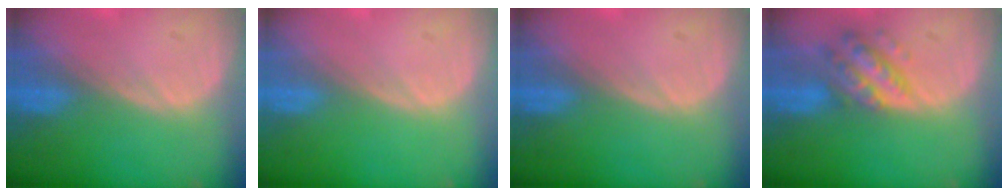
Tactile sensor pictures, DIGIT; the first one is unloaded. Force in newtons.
{"total": 0.0}
{"total": 0.0}
{"total": 6.4, "press": 5.7, "slide": 2.9}